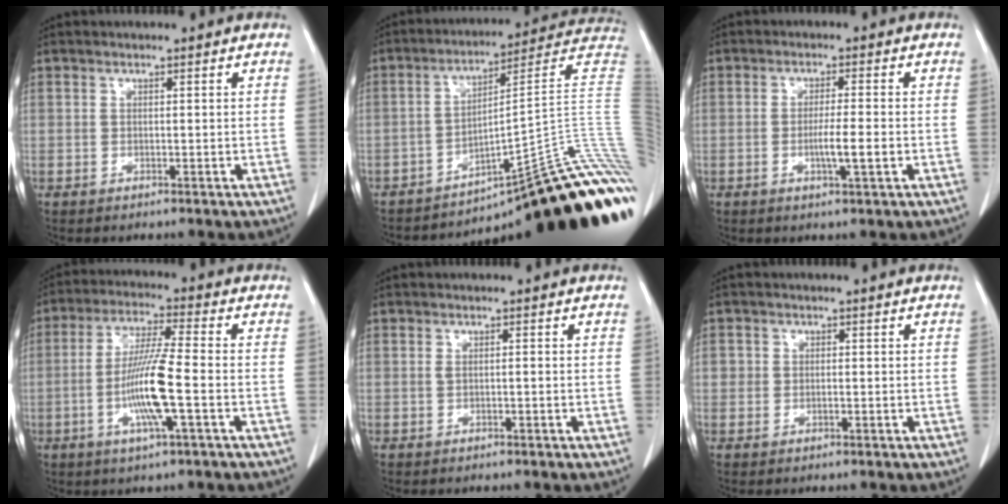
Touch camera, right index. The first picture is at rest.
{"total": 28.6, "force": [-14.1, 2.5, 24.8], "torque": [-0.193, 0.043, -0.188]}
{"total": 4.2, "force": [-1.0, -0.1, 4.1], "torque": [-0.071, -0.004, -0.015]}
{"total": 10.1, "force": [-2.4, -0.1, 9.8], "torque": [-0.193, -0.008, -0.050]}
{"total": 0.7, "force": [0.0, 0.1, 0.7], "torque": [-0.011, 0.002, 0.004]}
{"total": 1.5, "force": [0.1, 1.4, 0.5], "torque": [-0.004, 0.009, 0.003]}